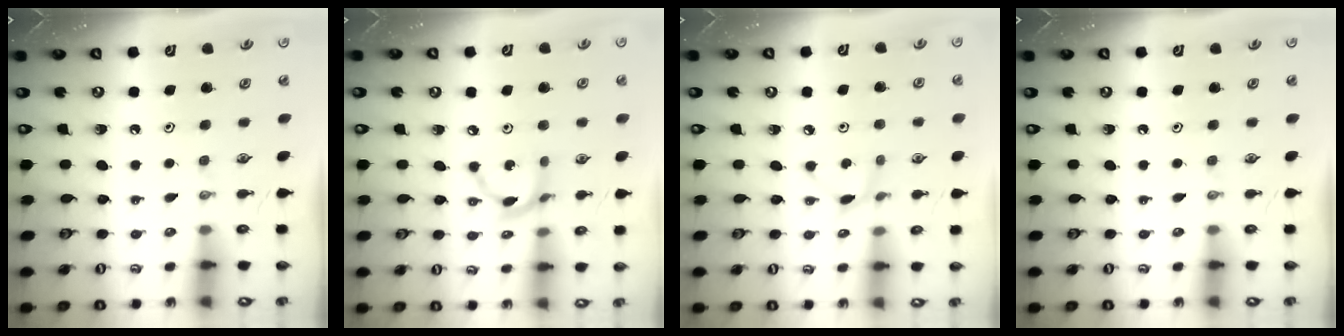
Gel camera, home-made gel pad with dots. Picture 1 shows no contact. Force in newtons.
{"total": 7.4, "press": 7.4, "slide": 0.4}
{"total": 4.6, "press": 4.6, "slide": 0.5}
{"total": 0.0}